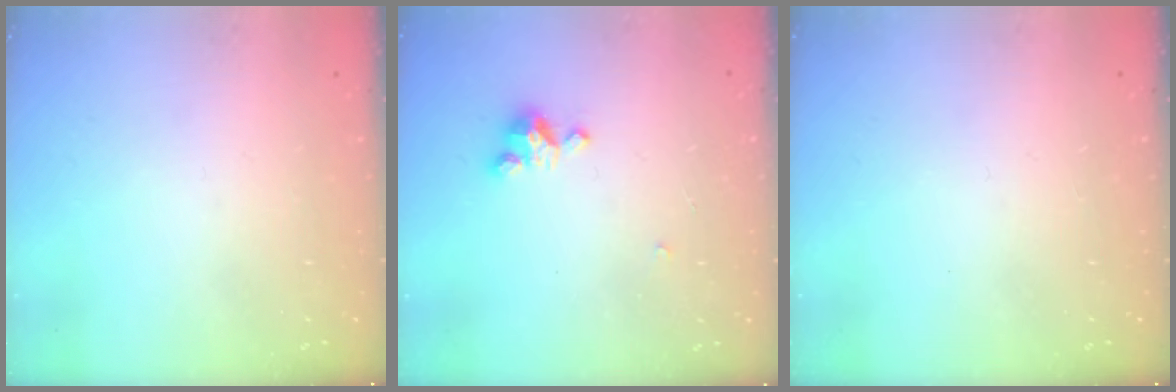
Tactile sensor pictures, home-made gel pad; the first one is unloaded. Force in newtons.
{"total": 3.4, "press": 3.3, "slide": 0.2}
{"total": 0.0}